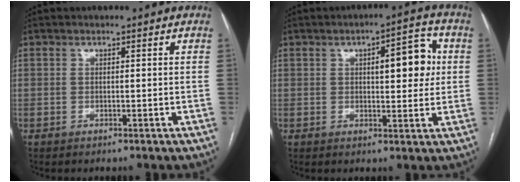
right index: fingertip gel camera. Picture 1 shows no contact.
{"total": 8.0, "force": [1.6, 2.6, 7.4], "torque": [-0.095, 0.018, 0.020]}